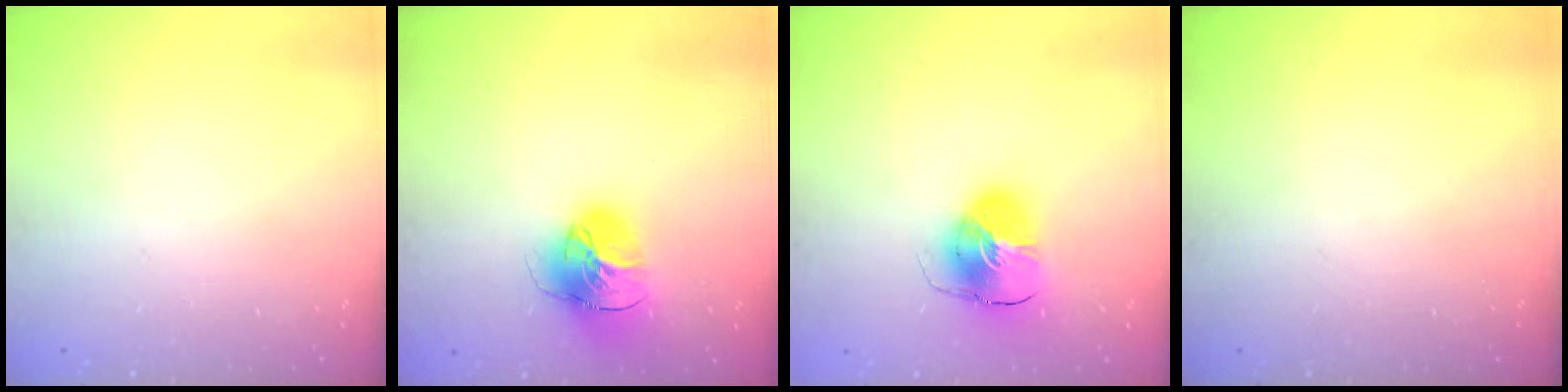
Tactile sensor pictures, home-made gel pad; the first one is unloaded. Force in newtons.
{"total": 17.5, "press": 17.4, "slide": 1.7}
{"total": 10.6, "press": 10.5, "slide": 1.7}
{"total": 0.0}